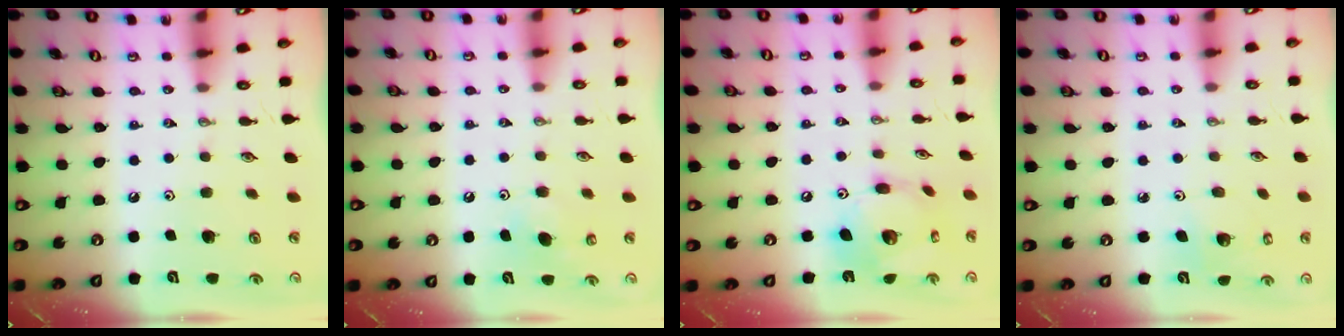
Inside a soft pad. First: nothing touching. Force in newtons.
{"total": 5.3, "press": 5.1, "slide": 1.2}
{"total": 14.8, "press": 14.7, "slide": 1.5}
{"total": 3.7, "press": 3.6, "slide": 0.9}